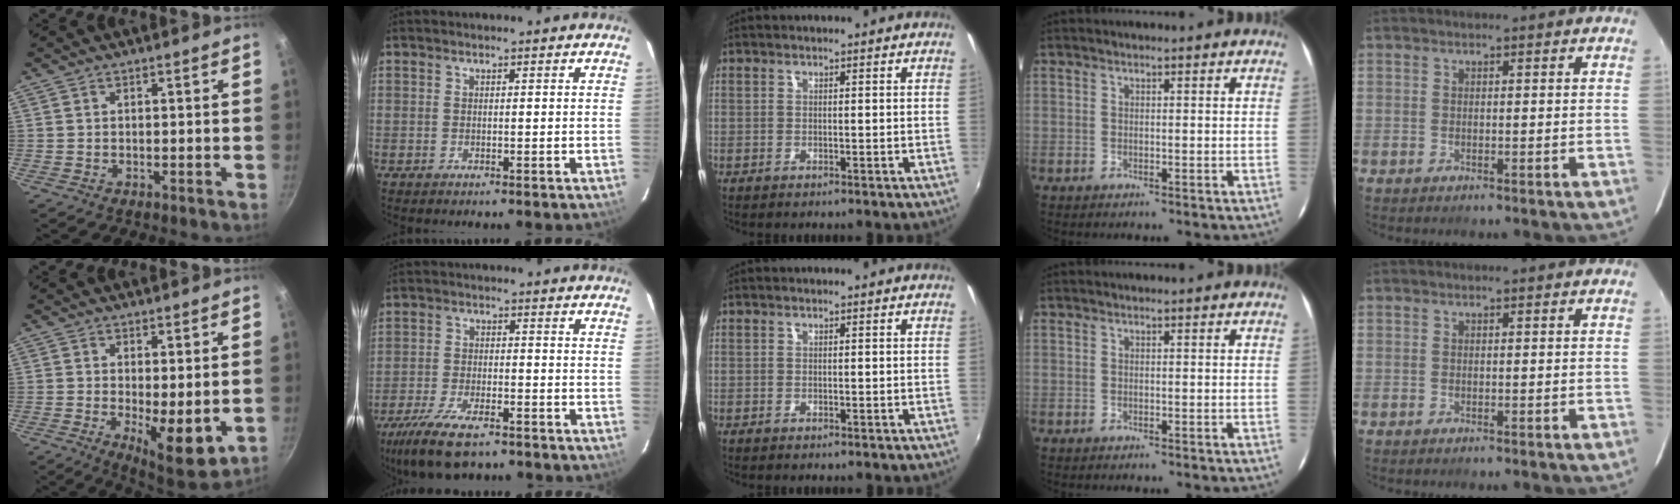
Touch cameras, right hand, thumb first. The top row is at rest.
{"thumb": {"total": 9.6, "force": [-0.9, 3.4, 8.9], "torque": [-0.116, -0.024, -0.001]}, "index": {"total": 12.2, "force": [-8.8, 4.4, 7.3], "torque": [-0.173, -0.025, -0.159]}}